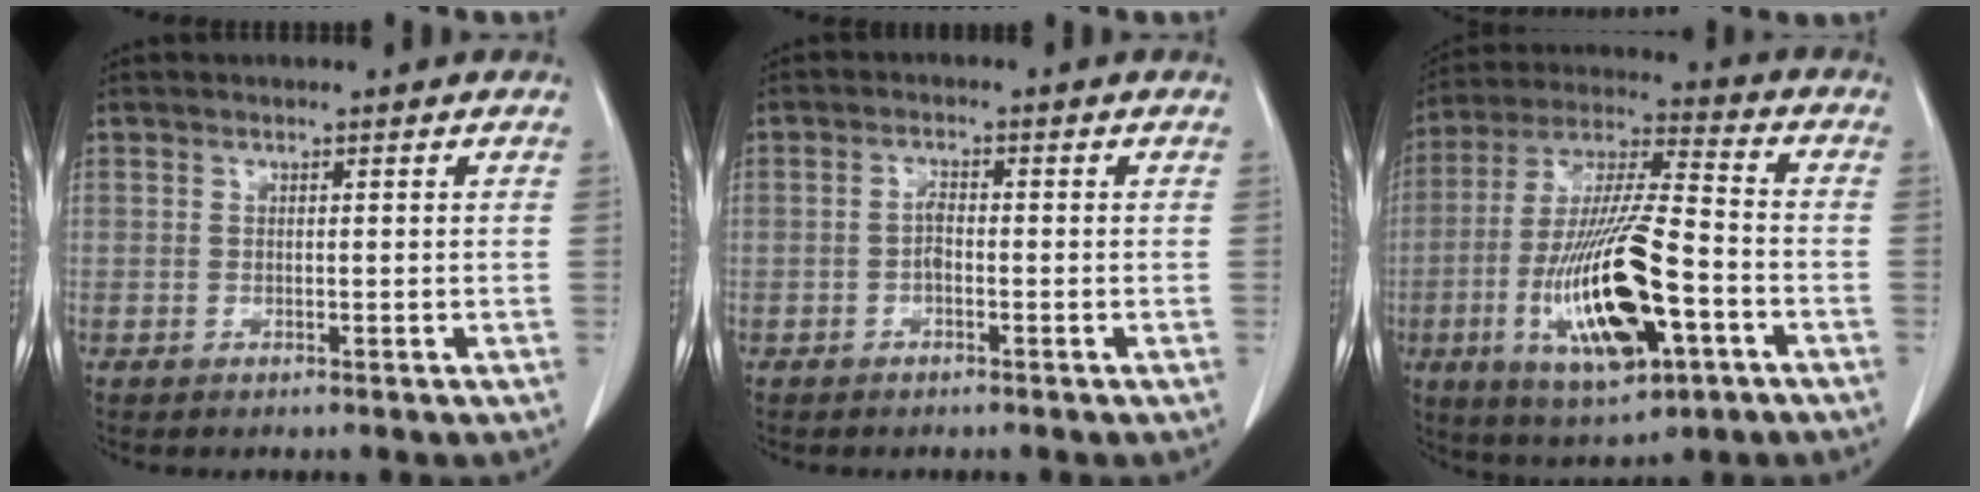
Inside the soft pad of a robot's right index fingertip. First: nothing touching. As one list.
[{"total": 1.7, "force": [-0.6, 0.7, 1.4], "torque": [-0.025, 0.005, -0.012]}, {"total": 19.2, "force": [-6.0, 4.4, 17.7], "torque": [-0.359, -0.016, -0.099]}]